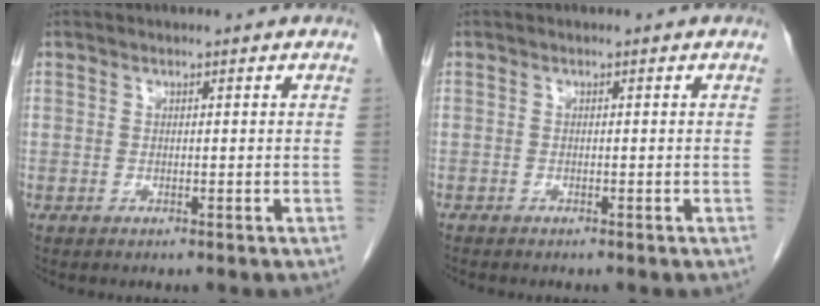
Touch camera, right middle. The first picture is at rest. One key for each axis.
{"total": 0.7, "fx": -0.7, "fy": 0.1, "fz": 0.3, "tx": -0.006, "ty": -0.001, "tz": -0.012}